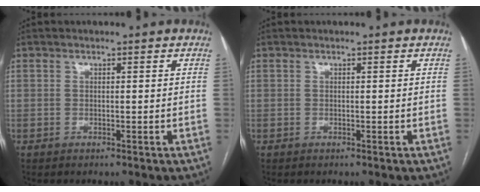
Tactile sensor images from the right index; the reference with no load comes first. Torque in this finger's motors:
{"motor_torque": [0.00, 0.00, 0.00, 0.01]}